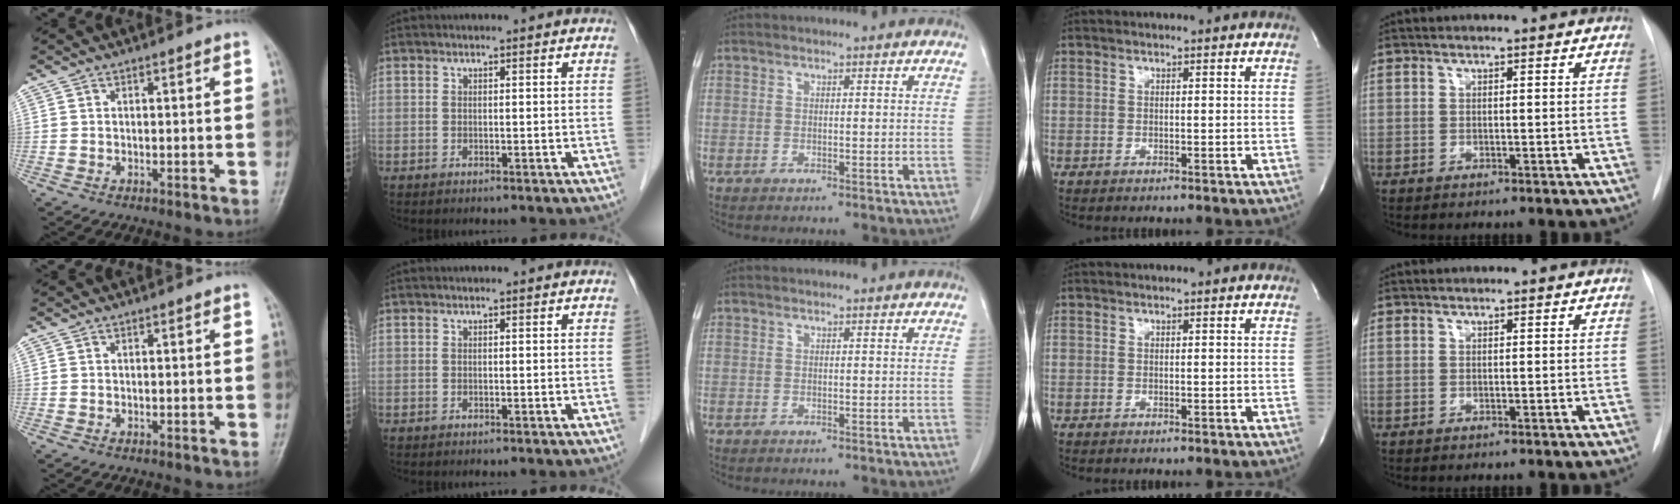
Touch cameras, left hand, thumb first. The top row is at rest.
{}